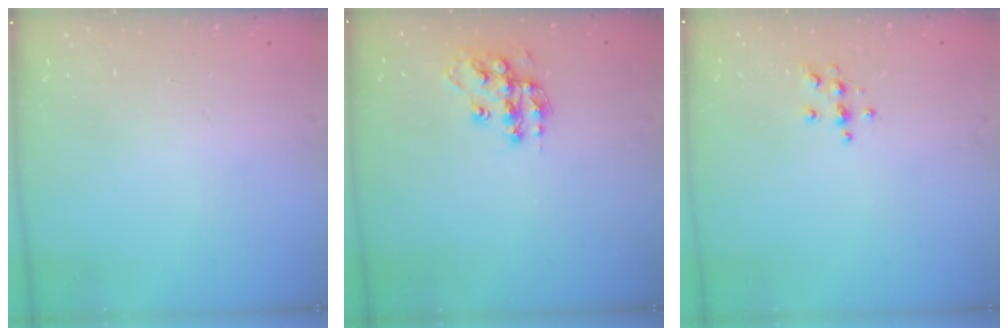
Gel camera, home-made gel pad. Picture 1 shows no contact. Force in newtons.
{"total": 13.8, "press": 13.7, "slide": 0.8}
{"total": 4.8, "press": 4.8, "slide": 0.6}